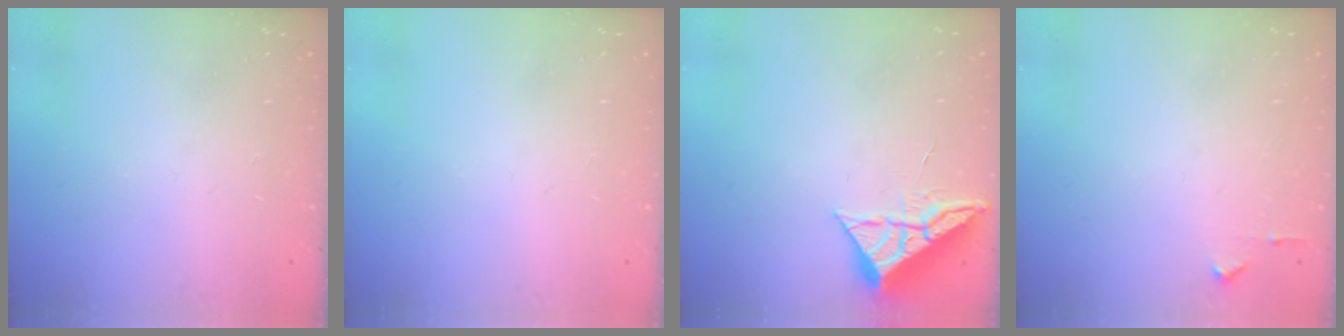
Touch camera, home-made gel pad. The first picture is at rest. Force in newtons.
{"total": 0.0}
{"total": 6.6, "press": 6.6, "slide": 0.3}
{"total": 5.1, "press": 5.0, "slide": 0.8}